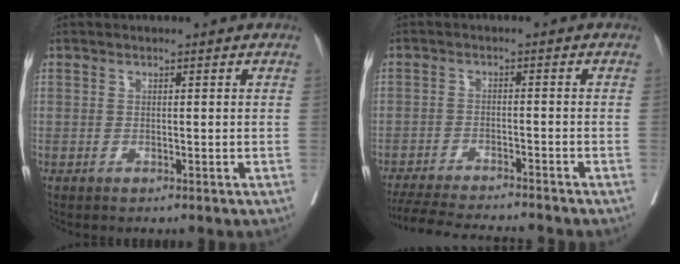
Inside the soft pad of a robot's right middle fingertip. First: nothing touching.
{"total": 12.7, "force": [-11.7, 0.6, 4.8], "torque": [-0.067, -0.016, -0.174]}